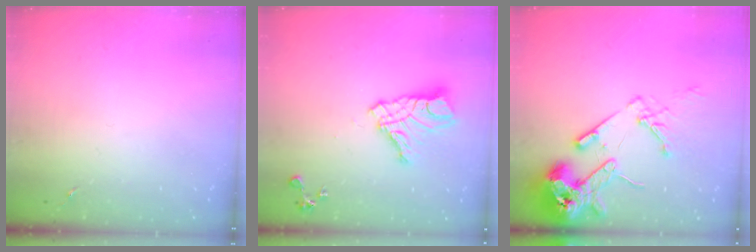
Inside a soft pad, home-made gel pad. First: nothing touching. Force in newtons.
{"total": 13.2, "press": 13.2, "slide": 1.3}
{"total": 16.3, "press": 16.1, "slide": 2.5}